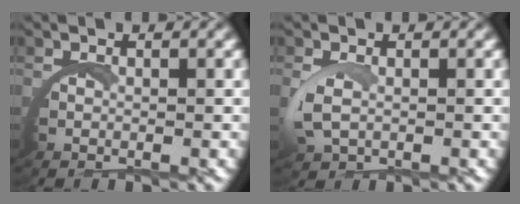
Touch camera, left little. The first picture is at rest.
{"total": 1.6, "force": [0.5, 0.7, 1.3], "torque": [-0.055, -0.007, 0.014]}